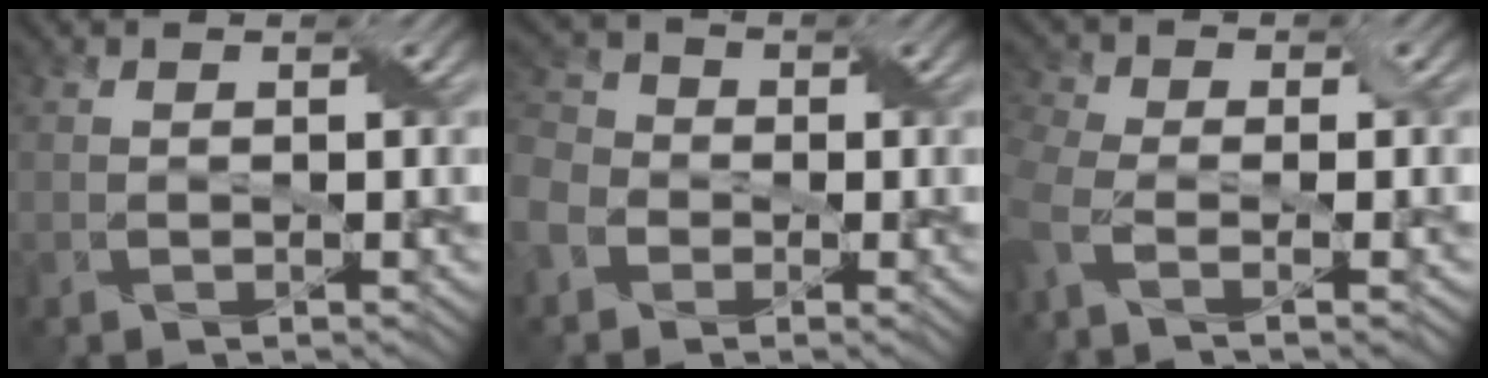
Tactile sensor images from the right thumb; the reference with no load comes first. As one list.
[{"total": 6.3, "force": [-2.8, 4.9, 2.7], "torque": [-0.097, -0.010, -0.066]}, {"total": 6.6, "force": [-2.3, 3.1, 5.4], "torque": [-0.127, -0.013, -0.038]}]